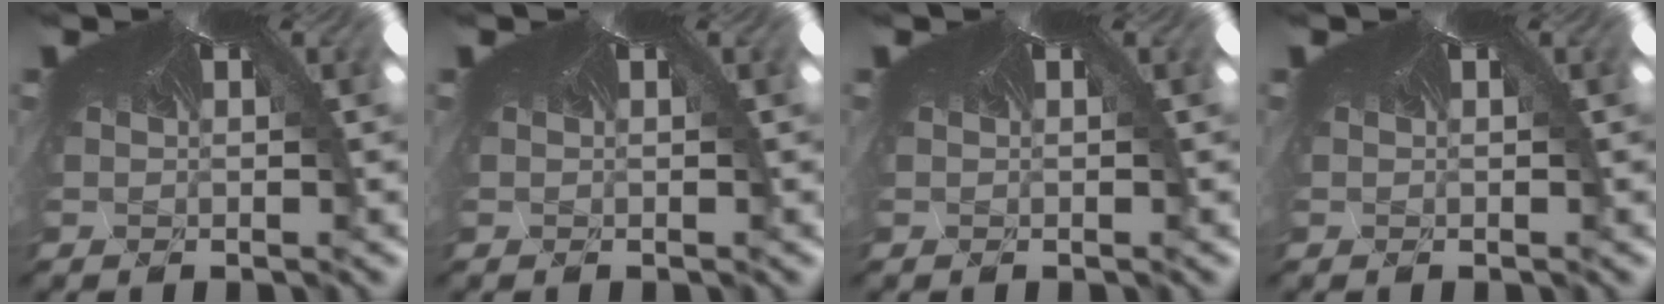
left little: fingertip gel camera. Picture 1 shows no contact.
{"total": 0.0}
{"total": 0.0}
{"total": 0.0}